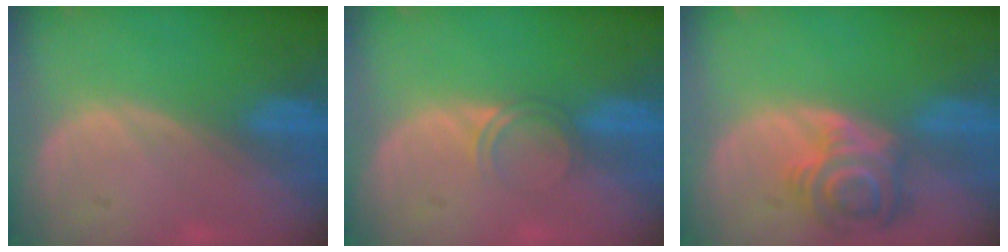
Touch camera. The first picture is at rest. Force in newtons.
{"total": 2.1, "press": 1.8, "slide": 1.1}
{"total": 6.1, "press": 6.1, "slide": 0.3}